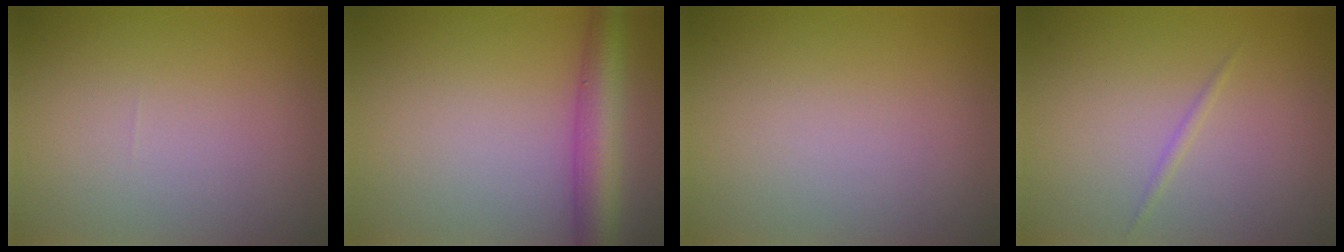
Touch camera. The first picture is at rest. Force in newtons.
{"total": 5.2, "press": 5.2, "slide": 0.1}
{"total": 0.0}
{"total": 0.6, "press": 0.6, "slide": 0.1}